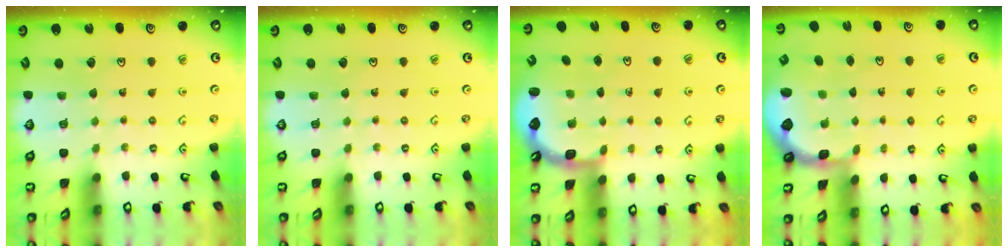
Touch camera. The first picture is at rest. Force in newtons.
{"total": 0.0}
{"total": 2.6, "press": 2.2, "slide": 1.4}
{"total": 2.5, "press": 1.8, "slide": 1.8}